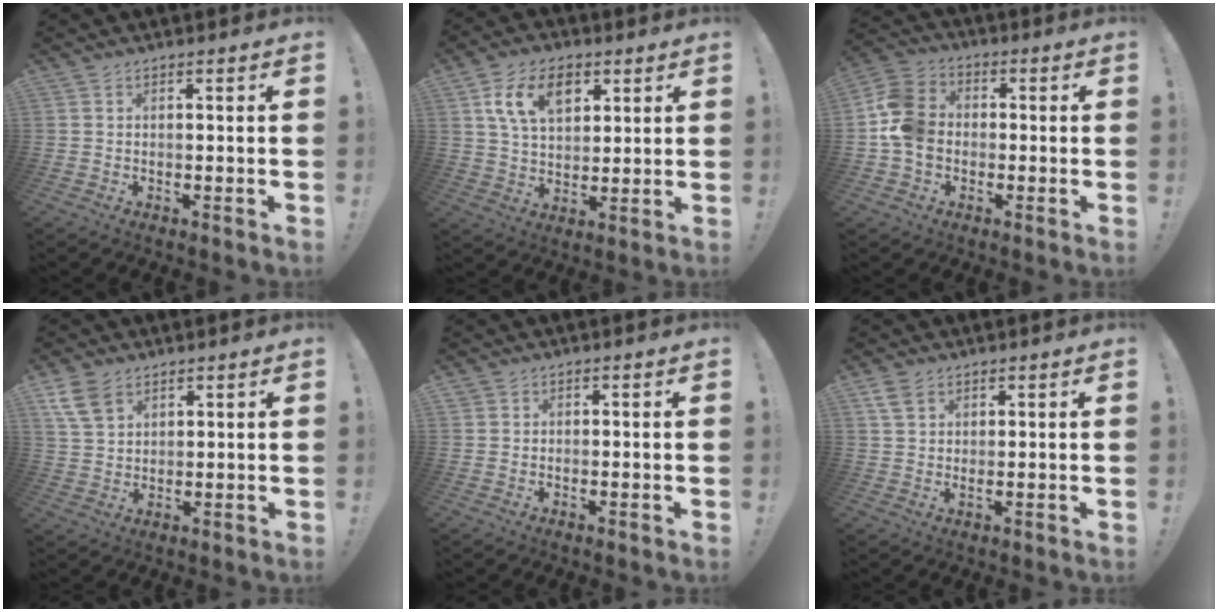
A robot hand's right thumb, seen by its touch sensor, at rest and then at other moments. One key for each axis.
{"total": 13.0, "fx": 5.9, "fy": 8.4, "fz": 8.0, "tx": -0.121, "ty": -0.010, "tz": 0.111}
{"total": 11.6, "fx": -2.3, "fy": 9.2, "fz": 6.6, "tx": -0.126, "ty": 0.027, "tz": -0.040}
{"total": 8.1, "fx": 4.7, "fy": 5.1, "fz": 4.2, "tx": -0.087, "ty": -0.010, "tz": 0.095}
{"total": 1.1, "fx": 0.7, "fy": 0.8, "fz": -0.1, "tx": 0.001, "ty": 0.003, "tz": 0.011}
{"total": 4.0, "fx": 2.5, "fy": 2.1, "fz": 2.4, "tx": -0.038, "ty": -0.007, "tz": 0.047}